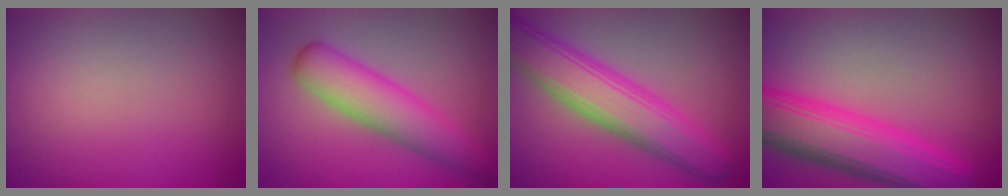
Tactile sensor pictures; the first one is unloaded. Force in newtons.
{"total": 5.2, "press": 5.2, "slide": 0.3}
{"total": 7.2, "press": 7.2, "slide": 0.1}
{"total": 8.1, "press": 8.1, "slide": 0.2}